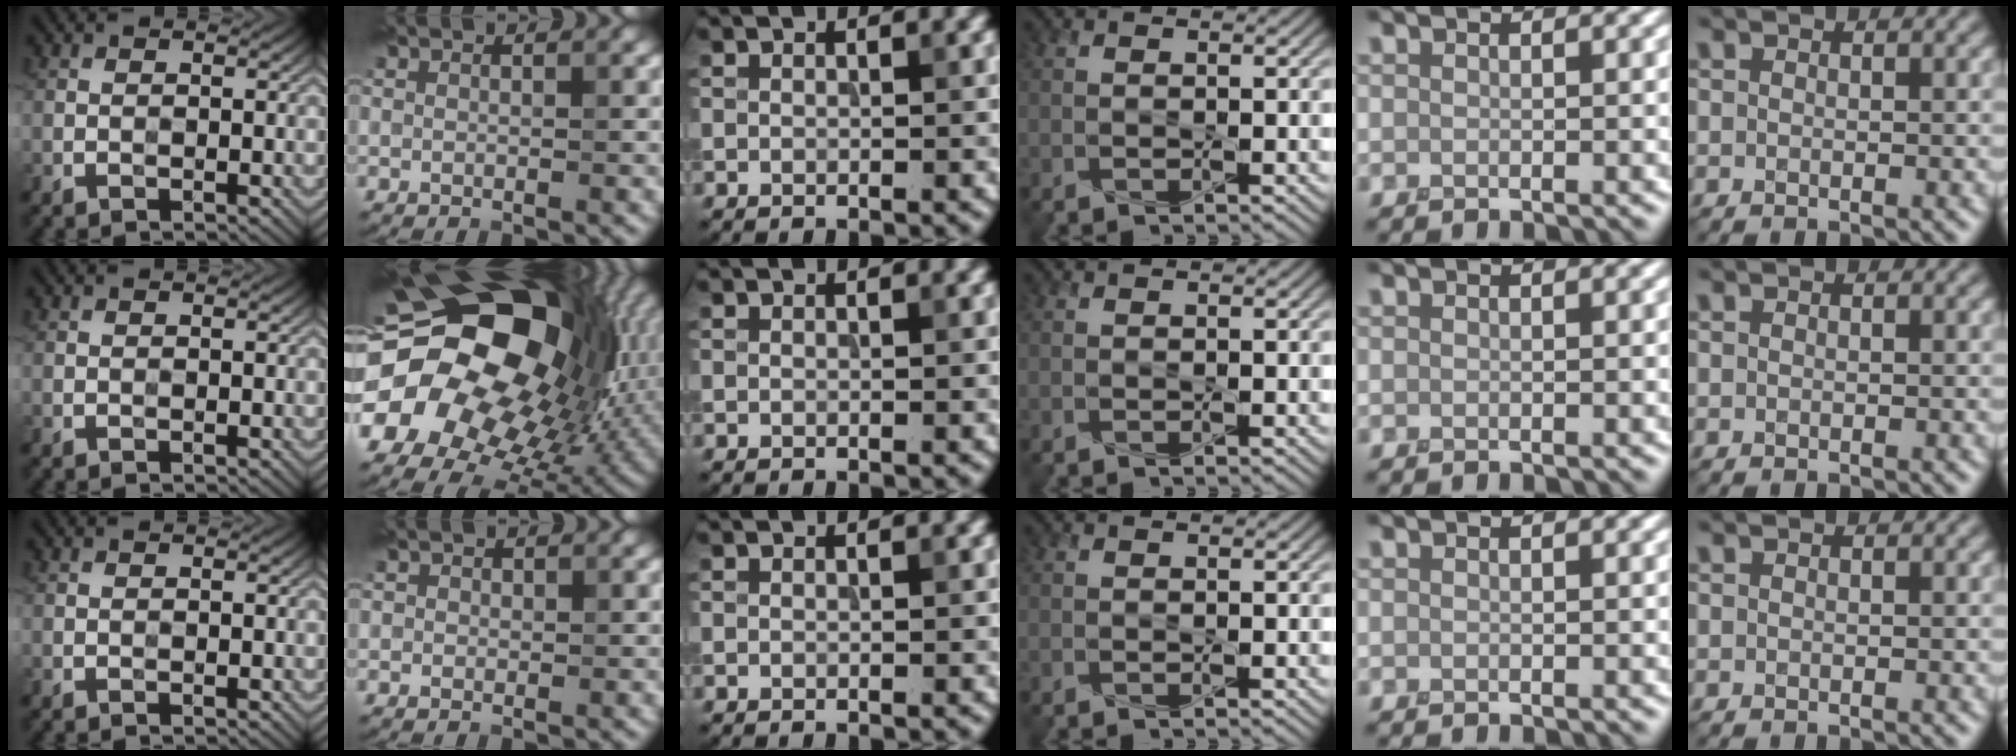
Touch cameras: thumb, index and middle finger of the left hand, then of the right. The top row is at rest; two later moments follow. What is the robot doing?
{"motion": "press", "object": "joystick"}